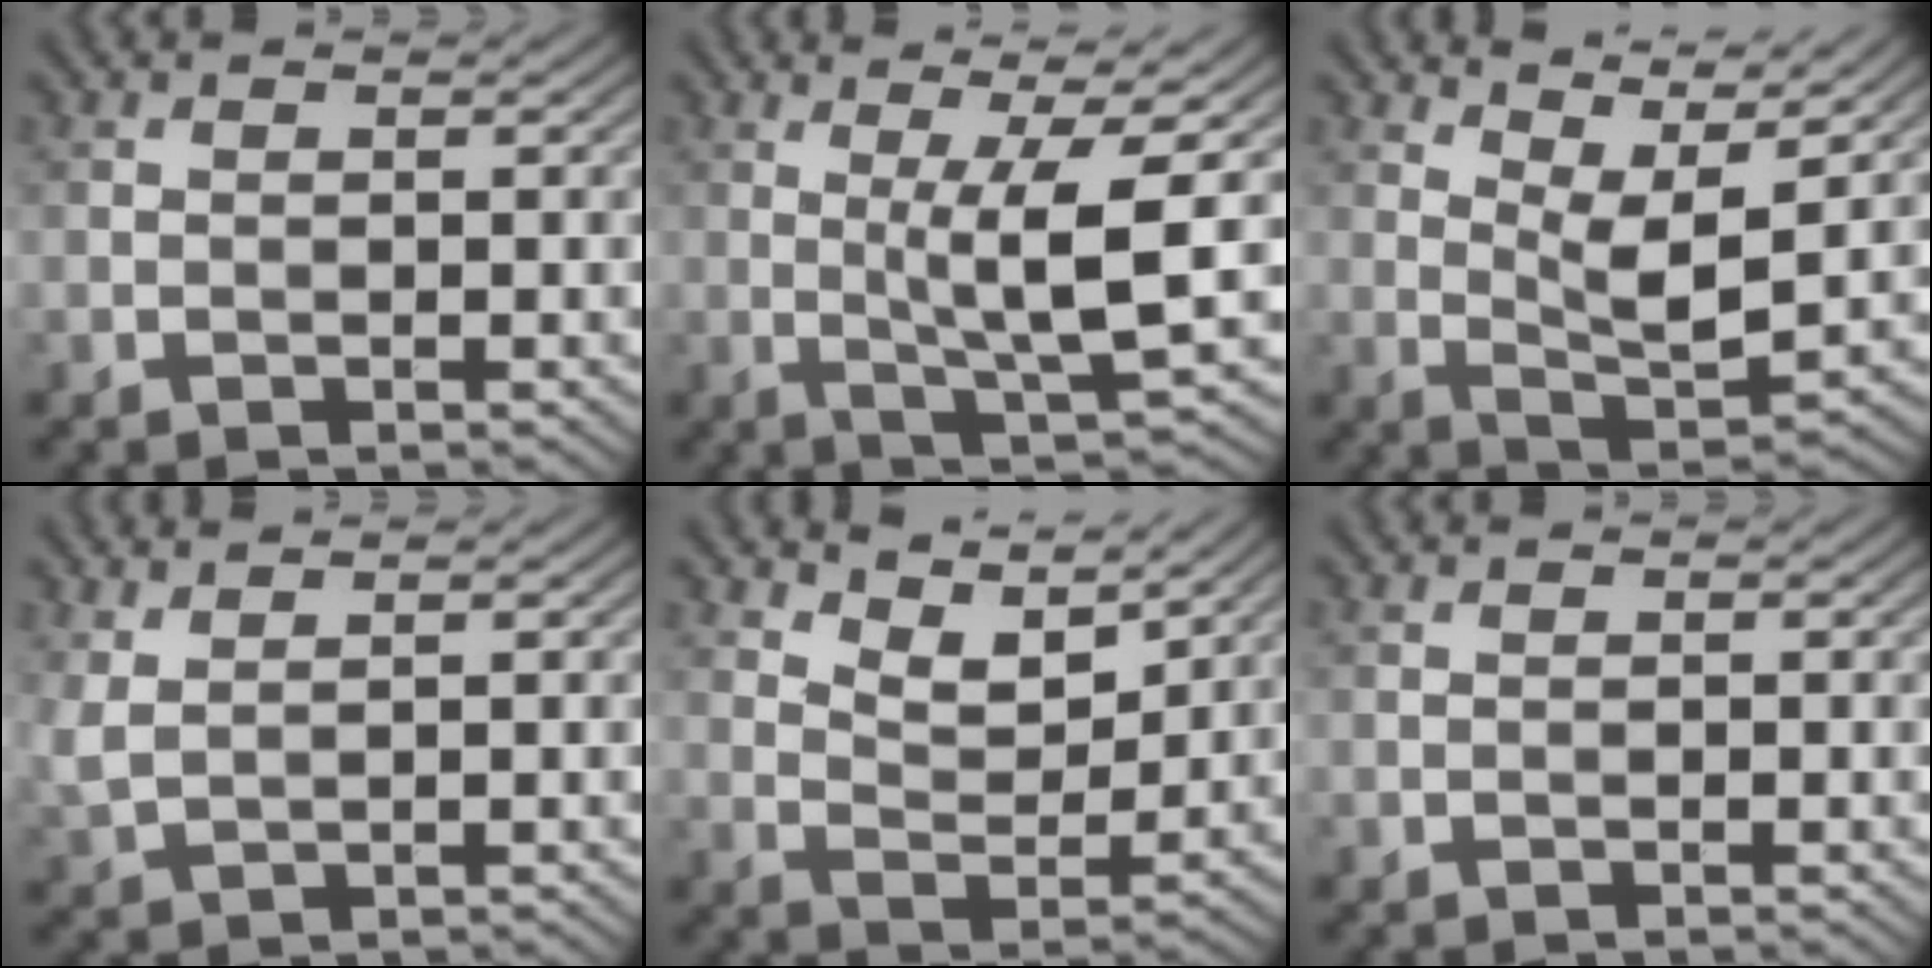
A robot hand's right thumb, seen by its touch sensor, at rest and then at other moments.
{"total": 8.1, "force": [1.1, 1.0, 7.9], "torque": [-0.140, 0.009, 0.024]}
{"total": 8.1, "force": [5.3, 2.3, 5.7], "torque": [-0.113, -0.008, 0.096]}
{"total": 3.0, "force": [2.1, 0.8, 1.9], "torque": [-0.058, 0.005, 0.049]}
{"total": 6.6, "force": [5.3, 2.3, 3.2], "torque": [-0.065, -0.007, 0.094]}
{"total": 0.0}